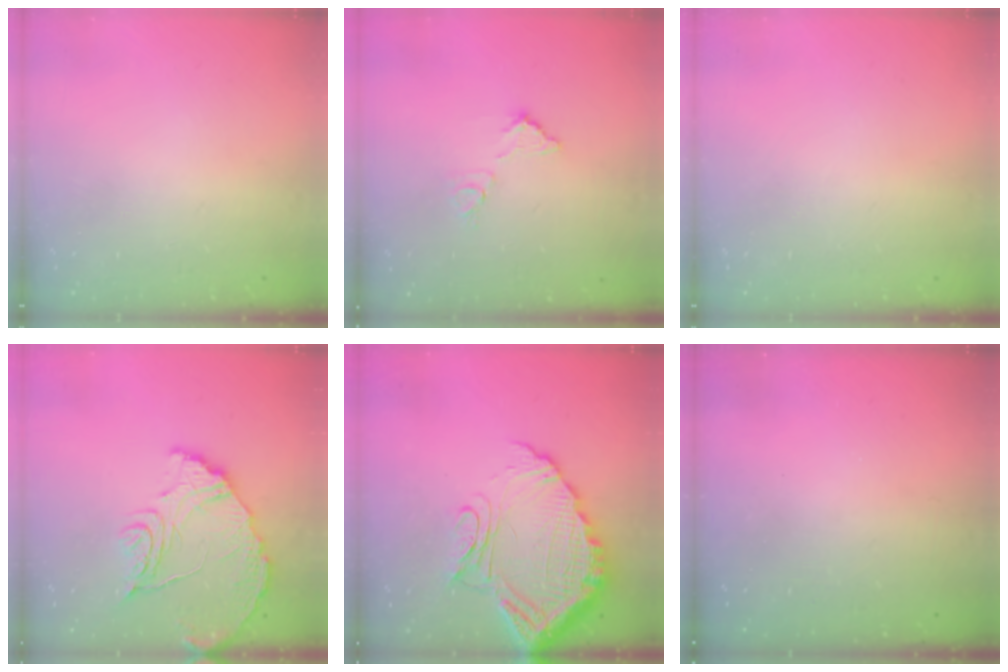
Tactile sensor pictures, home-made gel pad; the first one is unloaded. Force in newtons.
{"total": 8.9, "press": 8.9, "slide": 0.3}
{"total": 0.0}
{"total": 14.0, "press": 14.0, "slide": 0.5}
{"total": 18.8, "press": 18.7, "slide": 1.7}
{"total": 3.1, "press": 3.1, "slide": 0.1}